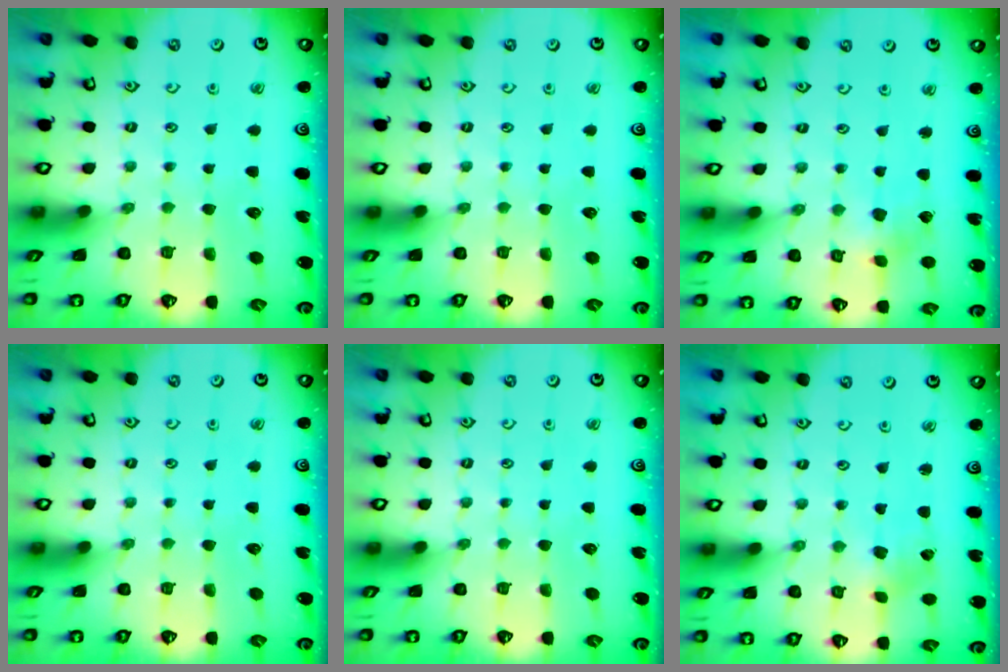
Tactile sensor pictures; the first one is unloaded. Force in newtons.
{"total": 0.0}
{"total": 2.3, "press": 2.2, "slide": 0.3}
{"total": 0.0}
{"total": 0.0}
{"total": 2.4, "press": 2.3, "slide": 0.4}